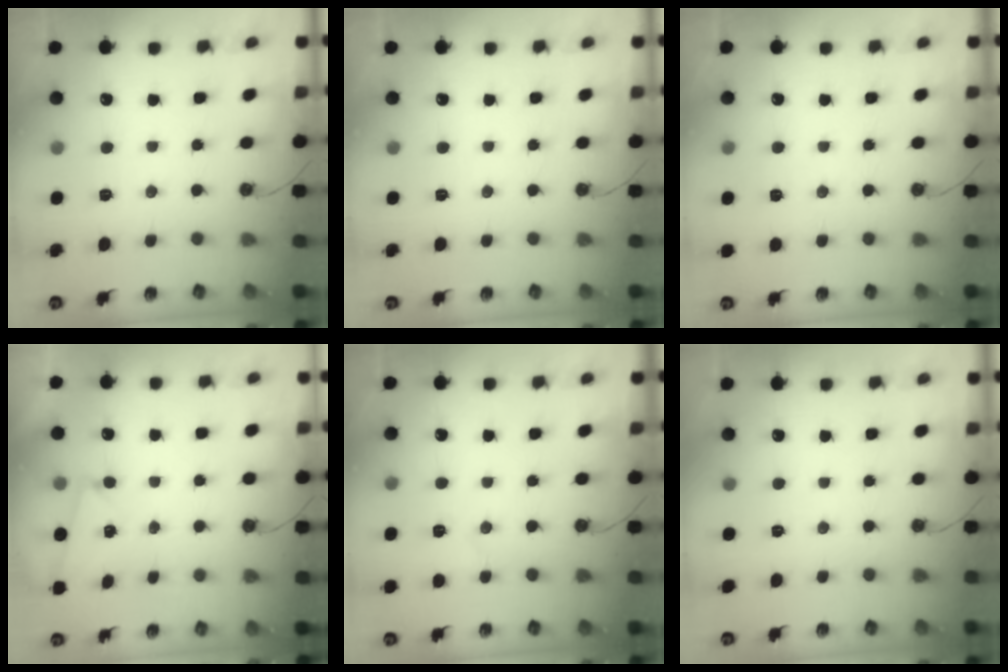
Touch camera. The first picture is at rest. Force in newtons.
{"total": 0.0}
{"total": 2.9, "press": 1.6, "slide": 2.4}
{"total": 2.5, "press": 2.1, "slide": 1.5}
{"total": 5.0, "press": 5.0, "slide": 0.4}
{"total": 0.0}